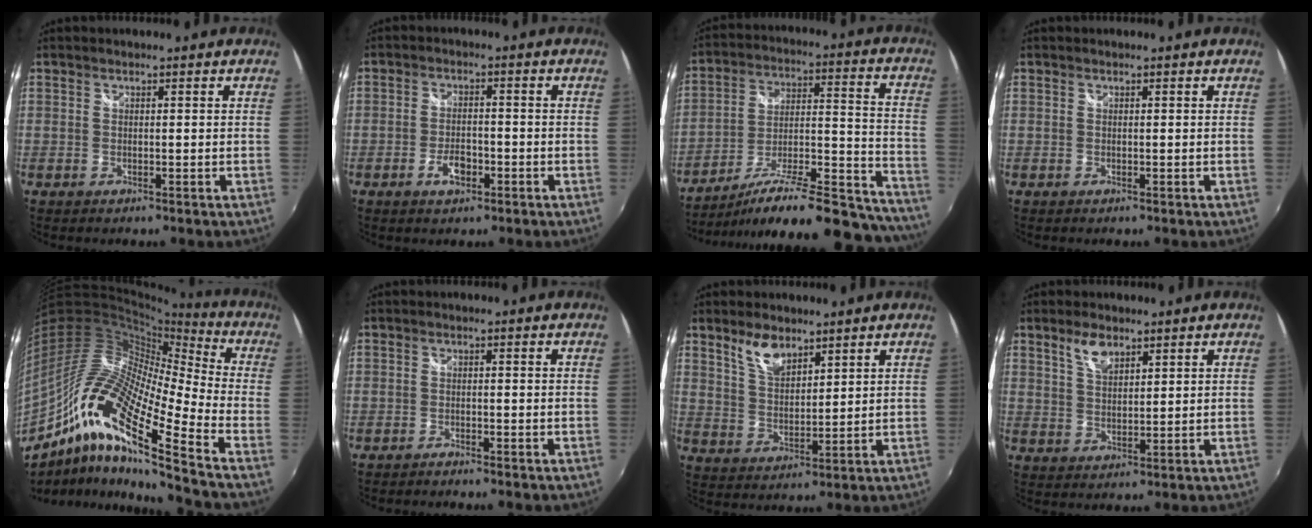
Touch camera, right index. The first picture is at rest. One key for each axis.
{"total": 4.4, "fx": -2.1, "fy": 2.3, "fz": 3.1, "tx": -0.065, "ty": -0.001, "tz": -0.035}
{"total": 30.5, "fx": -25.9, "fy": 6.2, "fz": 14.9, "tx": -0.188, "ty": -0.012, "tz": -0.366}
{"total": 0.0}
{"total": 20.9, "fx": -10.8, "fy": 3.5, "fz": 17.5, "tx": -0.299, "ty": -0.026, "tz": -0.227}
{"total": 1.7, "fx": -1.6, "fy": 0.2, "fz": 0.5, "tx": -0.022, "ty": -0.006, "tz": -0.029}
{"total": 6.5, "fx": 4.6, "fy": 2.8, "fz": 3.6, "tx": -0.063, "ty": 0.004, "tz": 0.090}
{"total": 4.7, "fx": 3.1, "fy": 2.2, "fz": 2.8, "tx": -0.047, "ty": 0.005, "tz": 0.059}